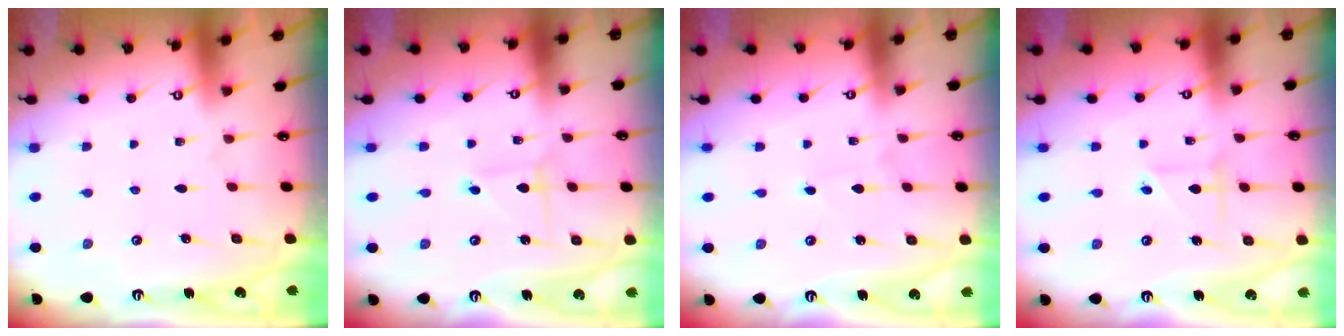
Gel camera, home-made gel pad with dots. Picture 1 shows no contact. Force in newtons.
{"total": 1.0, "press": 1.0, "slide": 0.1}
{"total": 1.6, "press": 1.6, "slide": 0.1}
{"total": 2.4, "press": 2.4, "slide": 0.2}